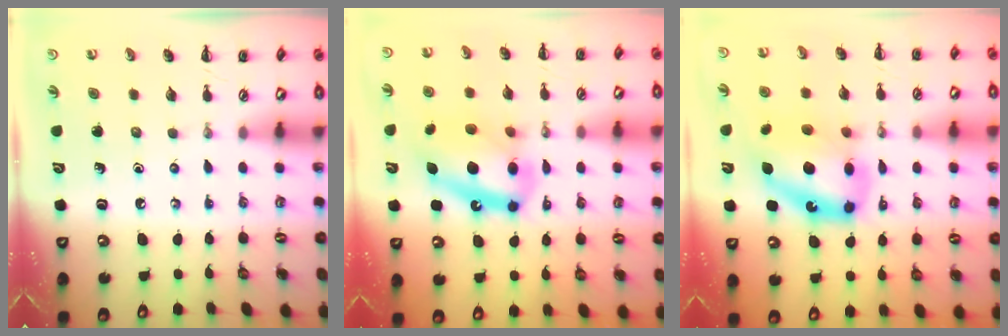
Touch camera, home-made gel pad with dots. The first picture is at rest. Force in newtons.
{"total": 15.5, "press": 14.8, "slide": 4.5}
{"total": 14.0, "press": 13.6, "slide": 3.3}